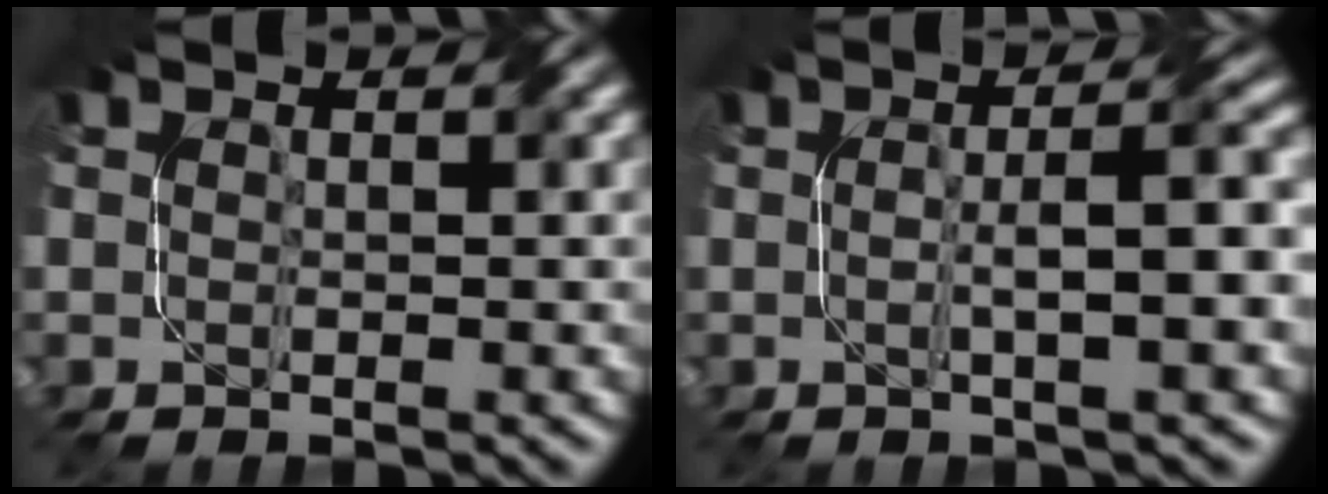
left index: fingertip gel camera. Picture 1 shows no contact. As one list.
[{"total": 4.5, "force": [-0.2, 0.8, 4.4], "torque": [-0.070, 0.009, -0.003]}]